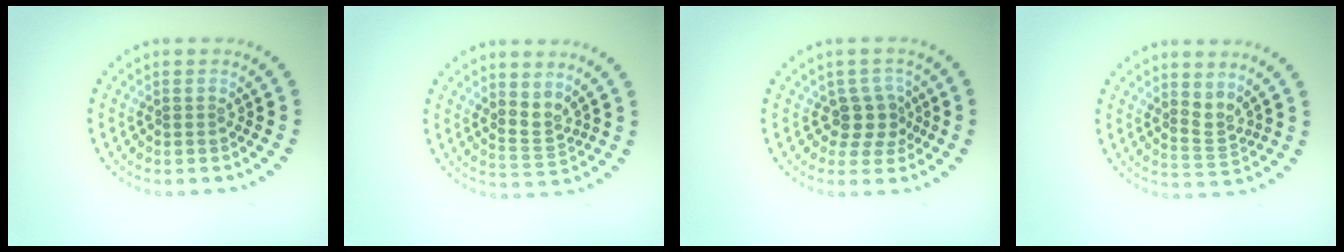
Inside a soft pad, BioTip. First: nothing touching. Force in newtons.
{"total": 2.1, "press": 1.4, "slide": 1.6}
{"total": 2.7, "press": 2.2, "slide": 1.6}
{"total": 2.2, "press": 1.4, "slide": 1.7}